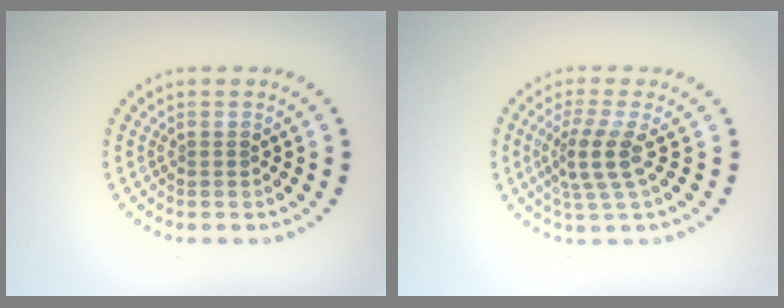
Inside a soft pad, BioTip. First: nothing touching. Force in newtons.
{"total": 3.2, "press": 2.4, "slide": 2.1}